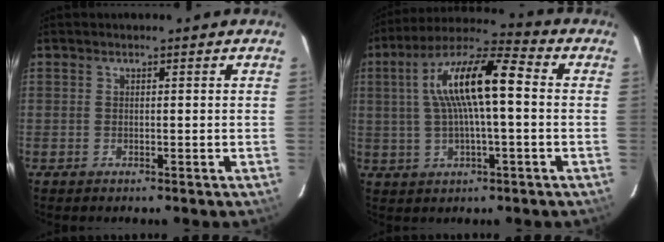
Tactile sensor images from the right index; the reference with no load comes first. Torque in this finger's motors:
{"motor_torque": [0.54, -0.05, 0.82, 0.21]}